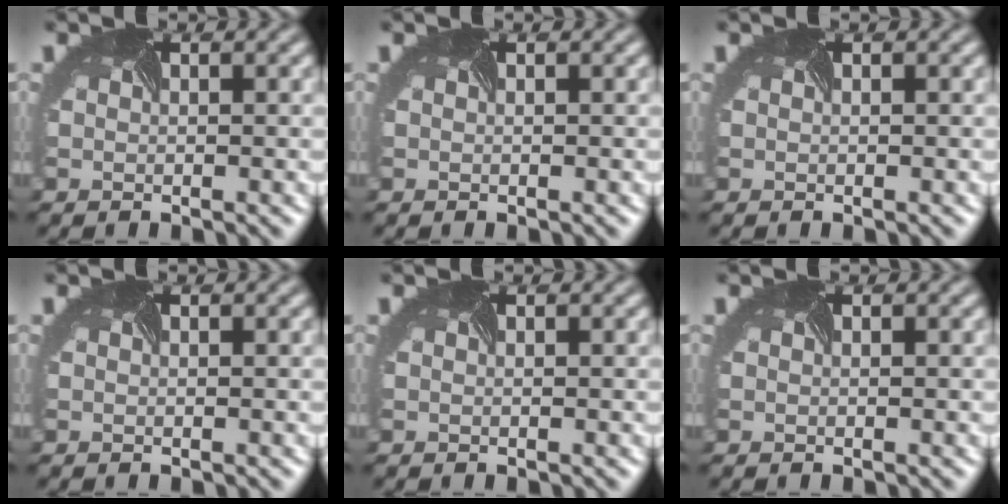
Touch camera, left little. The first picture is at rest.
{"total": 0.0}
{"total": 0.0}
{"total": 0.0}
{"total": 0.0}
{"total": 0.0}